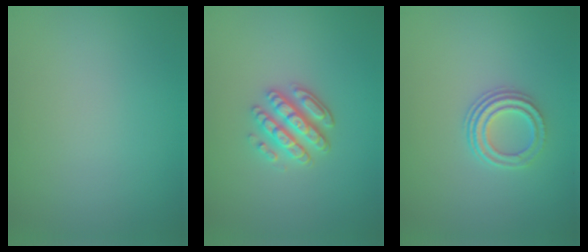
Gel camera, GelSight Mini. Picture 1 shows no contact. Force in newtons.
{"total": 3.5, "press": 3.1, "slide": 1.7}
{"total": 3.0, "press": 2.2, "slide": 2.0}